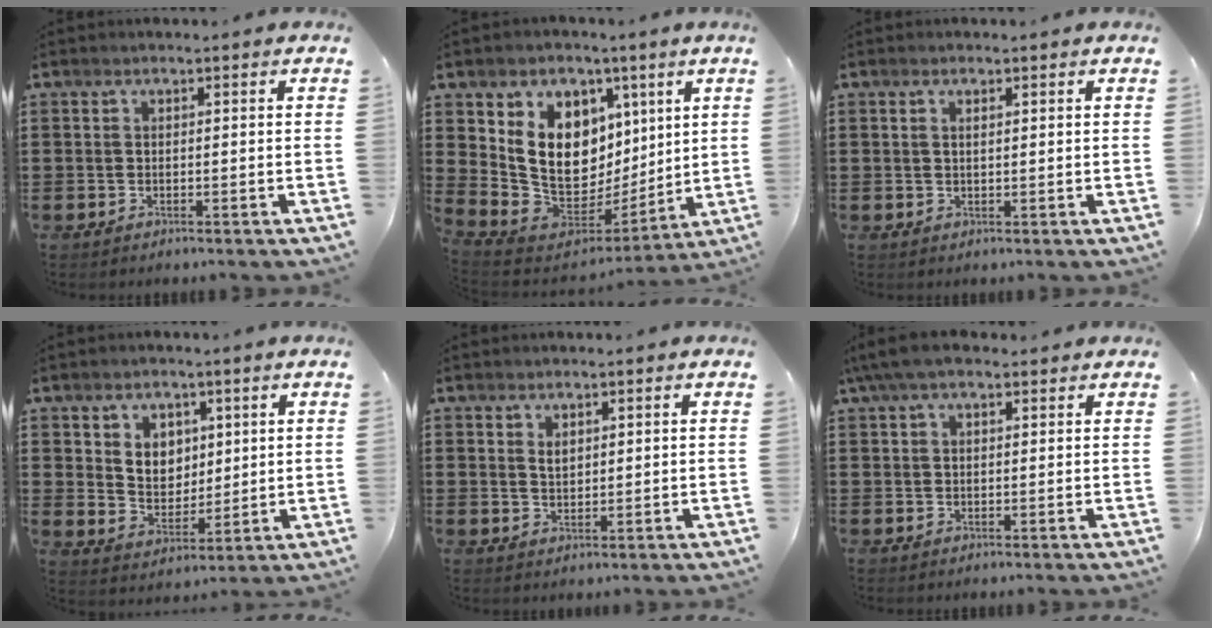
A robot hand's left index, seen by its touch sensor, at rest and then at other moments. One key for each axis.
{"total": 13.1, "fx": 4.0, "fy": 10.3, "fz": 7.1, "tx": -0.173, "ty": -0.031, "tz": 0.085}
{"total": 1.1, "fx": 0.4, "fy": 0.4, "fz": 0.9, "tx": -0.019, "ty": 0.004, "tz": 0.007}
{"total": 5.2, "fx": 2.4, "fy": 4.4, "fz": 1.6, "tx": -0.046, "ty": 0.004, "tz": 0.040}
{"total": 1.7, "fx": 1.0, "fy": 1.0, "fz": 0.9, "tx": -0.013, "ty": 0.001, "tz": 0.016}
{"total": 4.7, "fx": 3.0, "fy": 1.7, "fz": 3.2, "tx": -0.069, "ty": 0.007, "tz": 0.055}